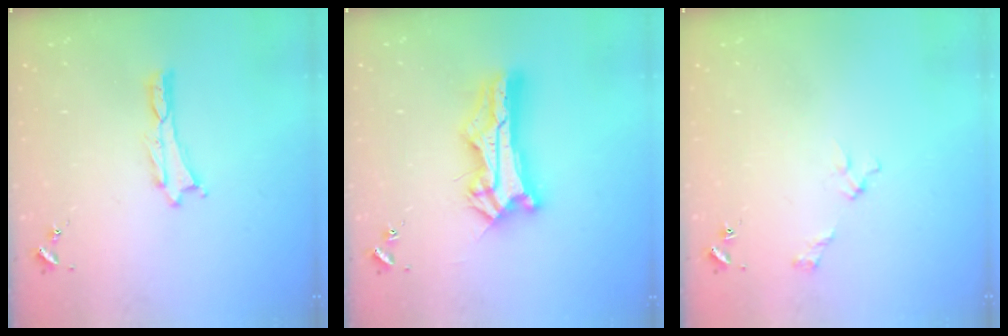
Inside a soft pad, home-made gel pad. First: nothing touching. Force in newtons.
{"total": 11.6, "press": 11.6, "slide": 1.0}
{"total": 2.7, "press": 2.6, "slide": 0.3}